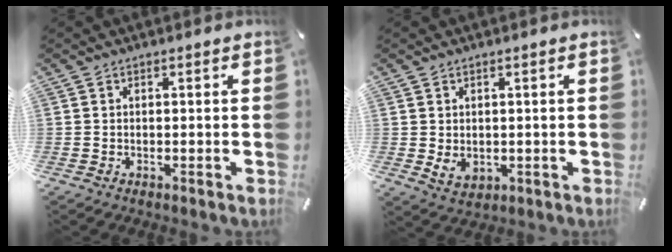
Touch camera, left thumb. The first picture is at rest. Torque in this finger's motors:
{"motor_torque": [0.03, 0.05, 0.23, -0.18, 0.01]}